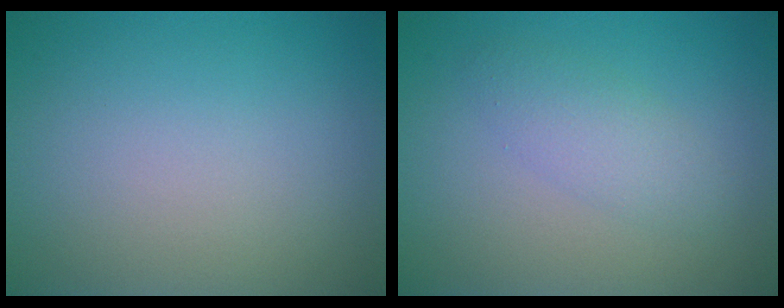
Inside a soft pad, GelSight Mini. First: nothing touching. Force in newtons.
{"total": 2.3, "press": 2.3, "slide": 0.2}